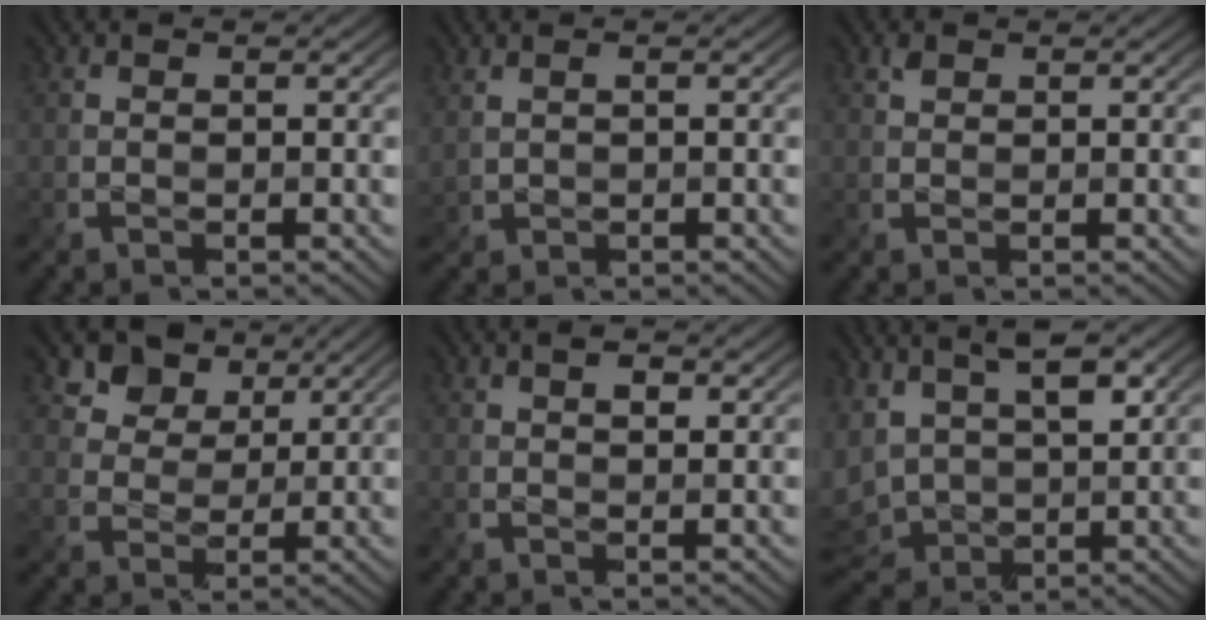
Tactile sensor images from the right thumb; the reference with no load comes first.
{"total": 1.4, "force": [0.9, 0.5, 1.0], "torque": [-0.030, 0.005, 0.024]}
{"total": 0.7, "force": [0.4, 0.4, 0.4], "torque": [-0.009, 0.002, 0.008]}
{"total": 6.6, "force": [3.9, 4.6, 2.8], "torque": [-0.060, -0.012, 0.076]}
{"total": 2.0, "force": [0.6, 0.8, 1.7], "torque": [-0.026, 0.001, 0.009]}
{"total": 9.8, "force": [3.4, 5.3, 7.6], "torque": [-0.192, 0.002, 0.064]}